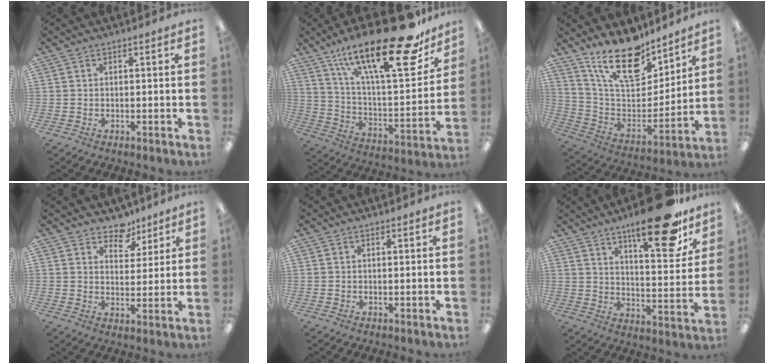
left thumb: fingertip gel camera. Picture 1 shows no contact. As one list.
[{"total": 28.1, "force": [18.0, 8.4, 19.9], "torque": [-0.306, -0.107, 0.297]}, {"total": 19.2, "force": [14.4, 7.7, 10.0], "torque": [-0.188, -0.089, 0.258]}, {"total": 7.2, "force": [5.8, 4.1, 1.5], "torque": [-0.015, -0.037, 0.103]}, {"total": 0.0}, {"total": 20.2, "force": [14.1, 6.0, 13.1], "torque": [-0.181, -0.090, 0.223]}]